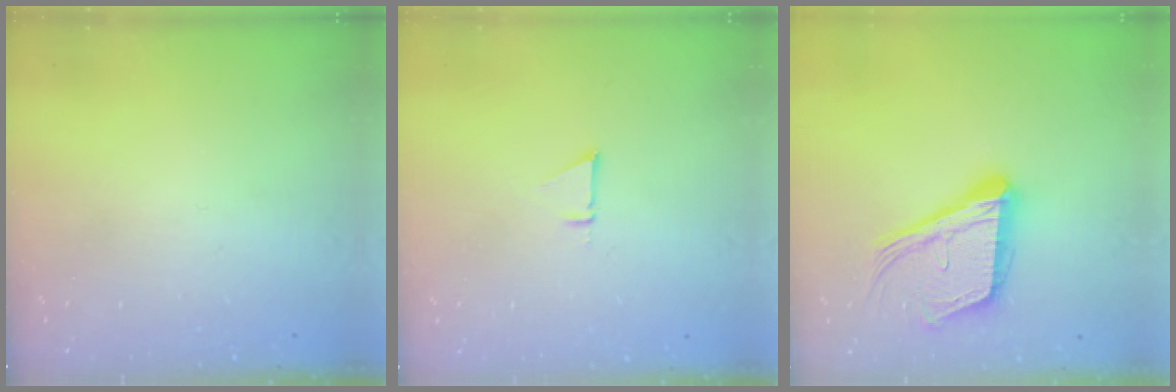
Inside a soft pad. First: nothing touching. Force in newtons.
{"total": 2.5, "press": 2.5, "slide": 0.1}
{"total": 18.5, "press": 18.2, "slide": 3.5}